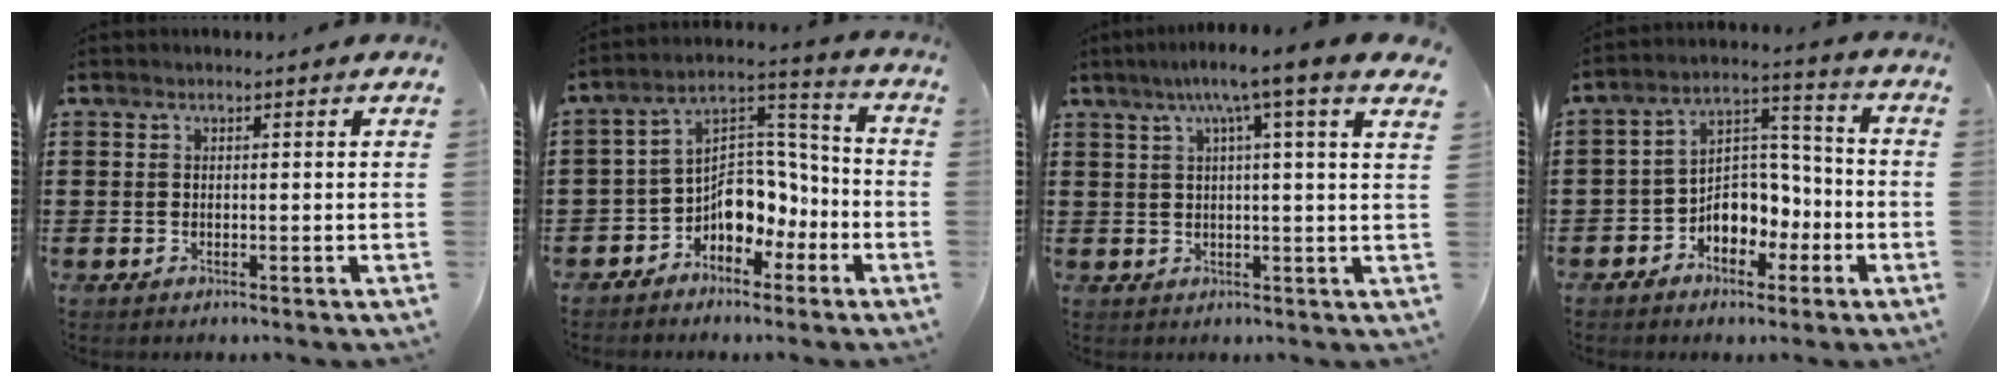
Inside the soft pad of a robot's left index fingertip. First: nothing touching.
{"total": 7.4, "force": [-3.9, 5.3, 3.4], "torque": [-0.072, 0.006, -0.075]}
{"total": 6.2, "force": [3.5, -1.0, 5.0], "torque": [-0.106, -0.005, 0.054]}
{"total": 6.1, "force": [-2.9, 4.9, 2.2], "torque": [-0.049, 0.008, -0.055]}